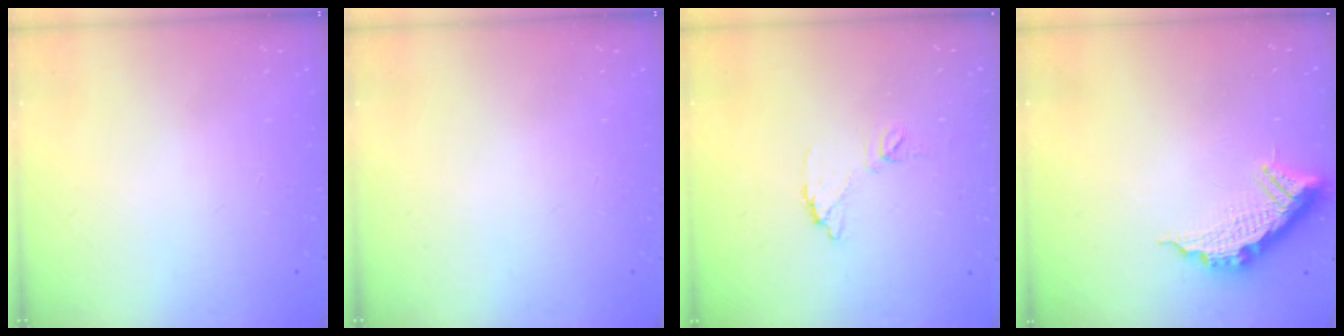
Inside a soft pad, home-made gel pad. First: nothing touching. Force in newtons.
{"total": 0.0}
{"total": 6.5, "press": 6.5, "slide": 0.1}
{"total": 12.7, "press": 12.7, "slide": 0.8}